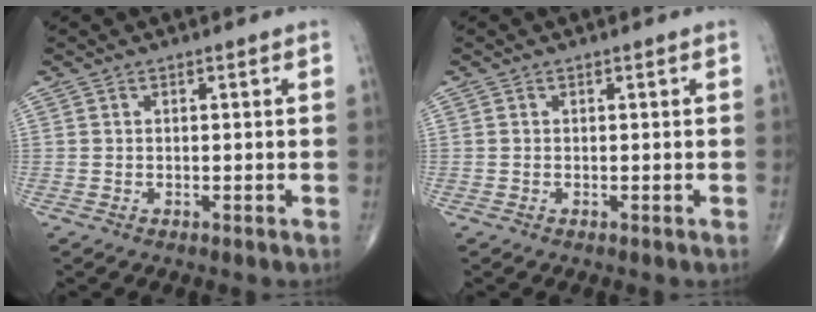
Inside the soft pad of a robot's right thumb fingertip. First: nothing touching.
{"total": 0.0}